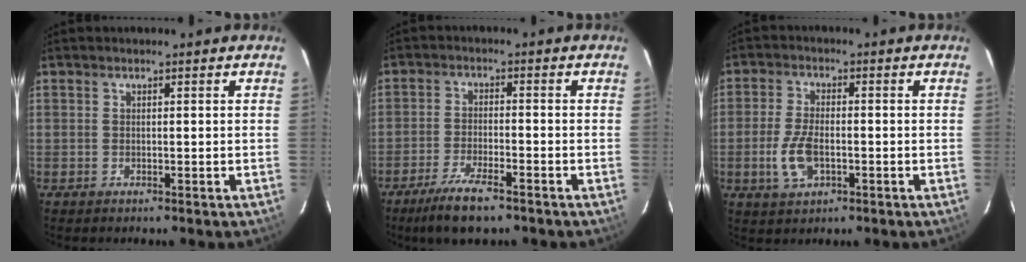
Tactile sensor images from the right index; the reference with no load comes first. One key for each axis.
{"total": 8.9, "fx": -6.4, "fy": 2.1, "fz": 5.8, "tx": -0.136, "ty": -0.019, "tz": -0.117}
{"total": 6.9, "fx": -2.0, "fy": 3.5, "fz": 5.6, "tx": -0.123, "ty": -0.002, "tz": -0.035}